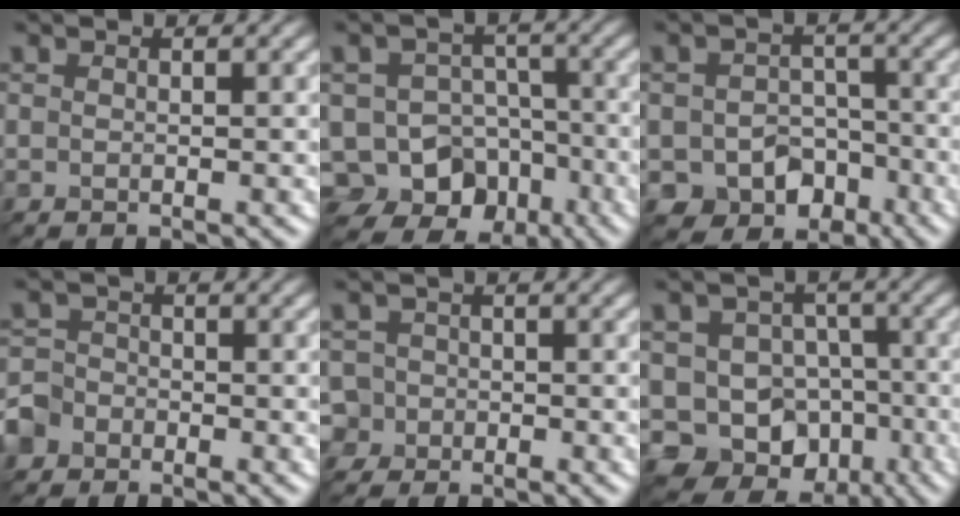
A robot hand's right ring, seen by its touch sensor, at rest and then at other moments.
{"total": 11.6, "force": [-6.7, 9.3, 2.2], "torque": [-0.034, -0.021, -0.096]}
{"total": 3.8, "force": [-2.7, 2.6, 0.4], "torque": [-0.008, 0.004, -0.019]}
{"total": 2.7, "force": [-2.3, 1.3, -0.5], "torque": [-0.005, 0.002, -0.032]}
{"total": 2.5, "force": [-1.6, 1.6, -0.9], "torque": [0.019, 0.013, -0.027]}
{"total": 9.6, "force": [-4.3, 8.2, 2.5], "torque": [-0.034, -0.008, -0.059]}